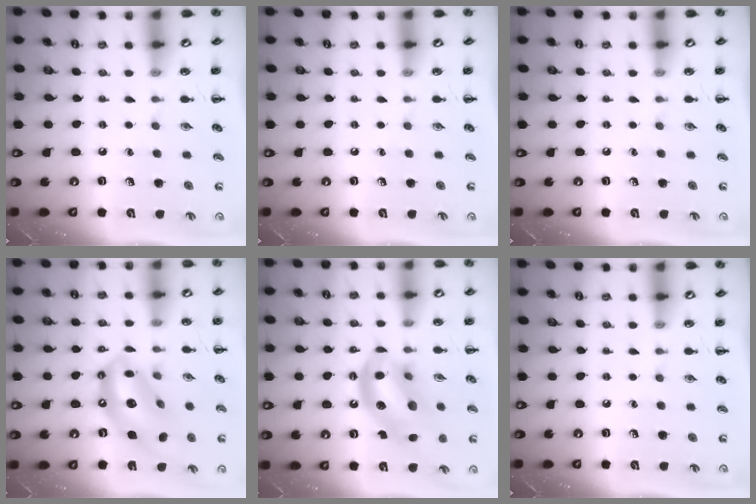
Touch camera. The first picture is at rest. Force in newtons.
{"total": 0.0}
{"total": 0.0}
{"total": 15.0, "press": 14.5, "slide": 4.1}
{"total": 14.3, "press": 13.8, "slide": 3.6}
{"total": 0.0}